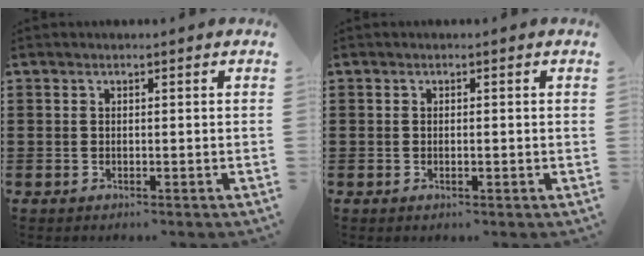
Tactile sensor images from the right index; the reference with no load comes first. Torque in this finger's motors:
{"motor_torque": [0.30, 0.19, 0.06, 0.00]}